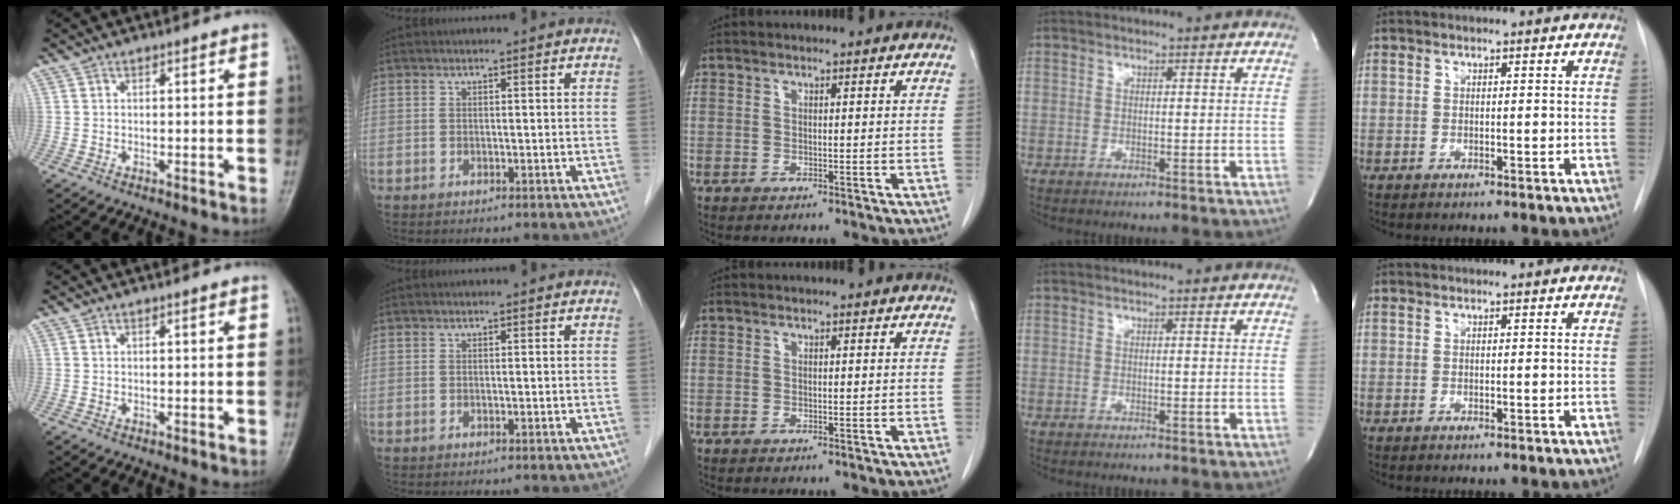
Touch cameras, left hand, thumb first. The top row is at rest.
{}